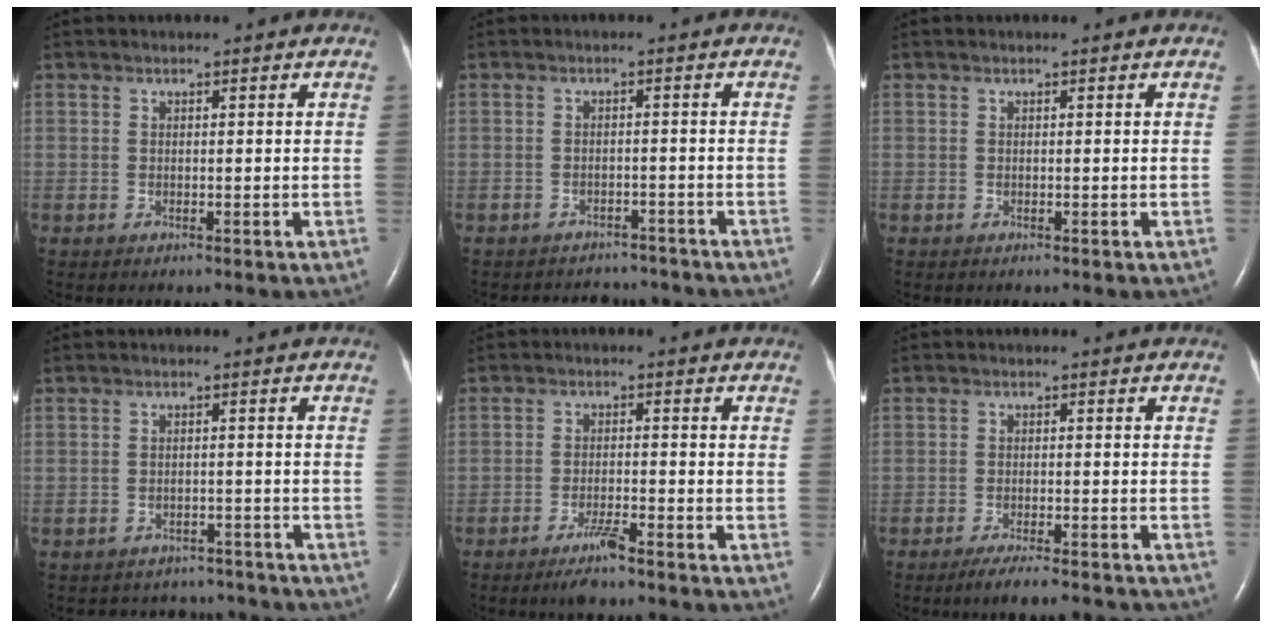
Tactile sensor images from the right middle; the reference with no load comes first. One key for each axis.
{"total": 7.0, "fx": -6.6, "fy": 2.5, "fz": 0.4, "tx": -0.007, "ty": 0.012, "tz": -0.077}
{"total": 0.0}
{"total": 7.4, "fx": -6.8, "fy": 2.9, "fz": 0.0, "tx": -0.001, "ty": 0.019, "tz": -0.077}
{"total": 3.8, "fx": -2.9, "fy": 0.1, "fz": 2.5, "tx": -0.053, "ty": -0.006, "tz": -0.055}
{"total": 7.7, "fx": -6.7, "fy": 0.8, "fz": 3.7, "tx": -0.052, "ty": -0.012, "tz": -0.101}